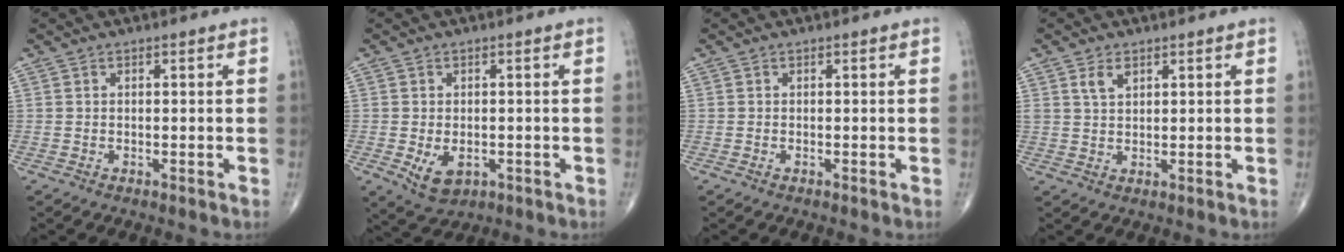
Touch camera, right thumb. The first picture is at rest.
{"total": 5.2, "force": [-1.4, 3.5, 3.6], "torque": [-0.055, -0.005, -0.009]}
{"total": 0.0}
{"total": 2.9, "force": [1.6, 1.7, 1.8], "torque": [-0.028, -0.006, 0.035]}